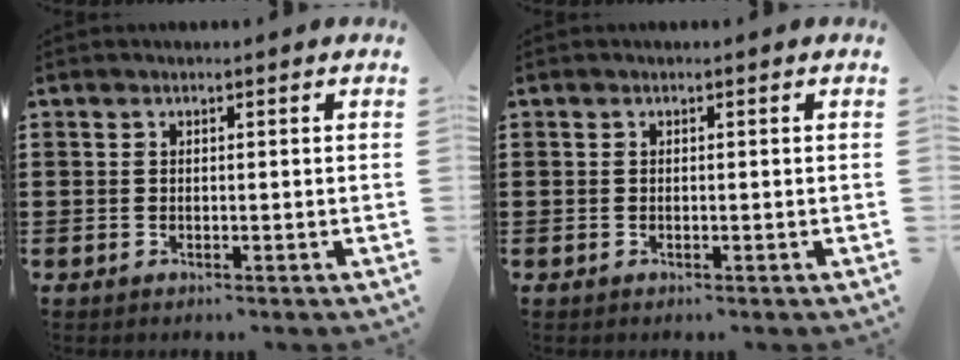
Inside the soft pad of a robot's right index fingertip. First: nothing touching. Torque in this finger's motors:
{"motor_torque": [-0.86, 1.28, 0.00, 0.00]}